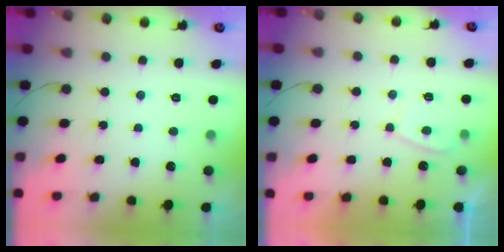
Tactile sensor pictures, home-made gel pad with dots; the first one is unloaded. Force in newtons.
{"total": 2.7, "press": 2.6, "slide": 0.8}